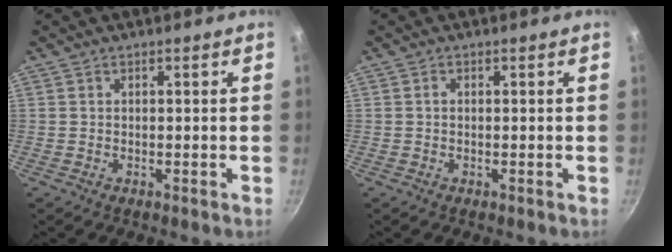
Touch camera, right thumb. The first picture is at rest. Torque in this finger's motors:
{"motor_torque": [0.08, 0.05, 0.34, -0.17, -0.01]}